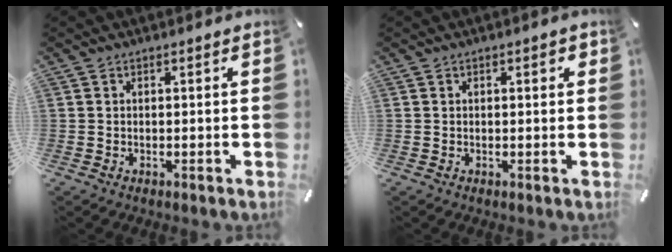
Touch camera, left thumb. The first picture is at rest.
{"total": 1.1, "force": [0.3, 0.6, 0.9], "torque": [-0.017, 0.005, 0.004]}